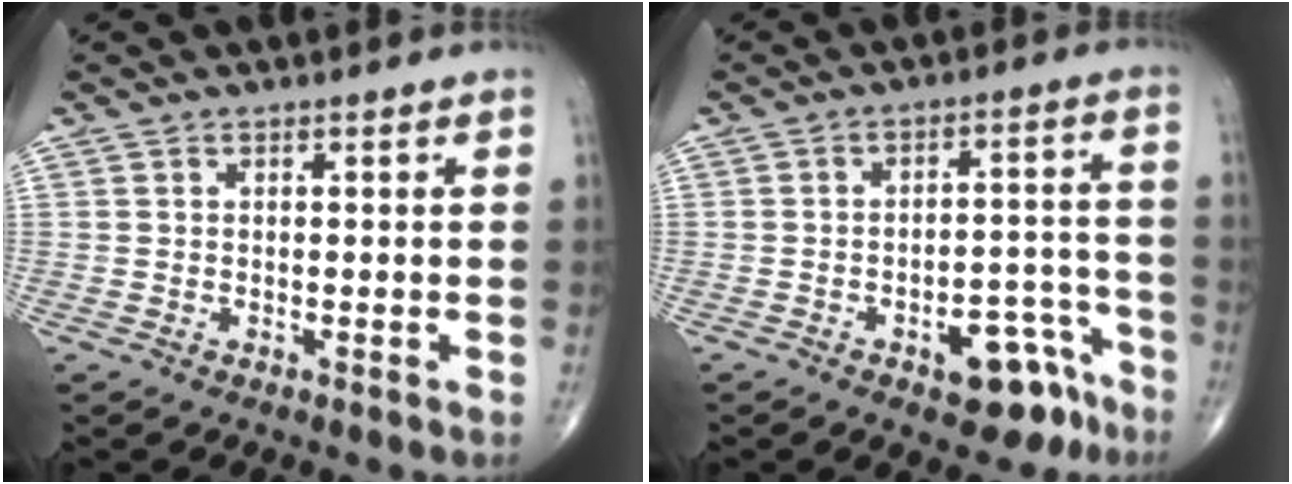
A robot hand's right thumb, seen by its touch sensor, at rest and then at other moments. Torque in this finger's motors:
{"motor_torque": [2.60, 2.47, 0.72, -0.97, 0.16]}